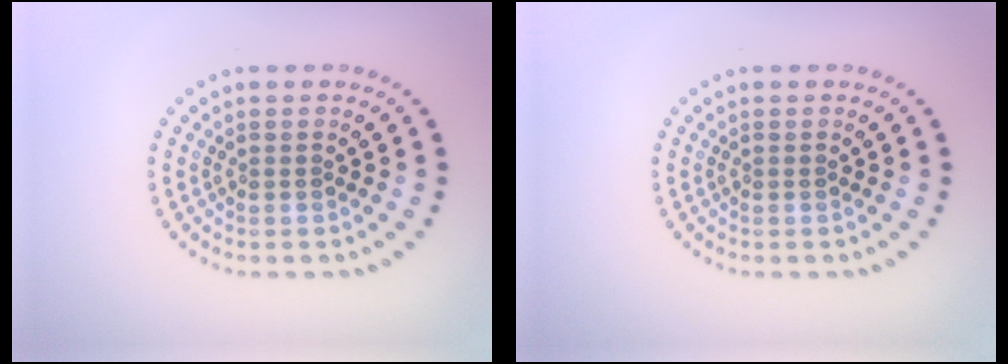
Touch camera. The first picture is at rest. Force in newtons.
{"total": 0.0}